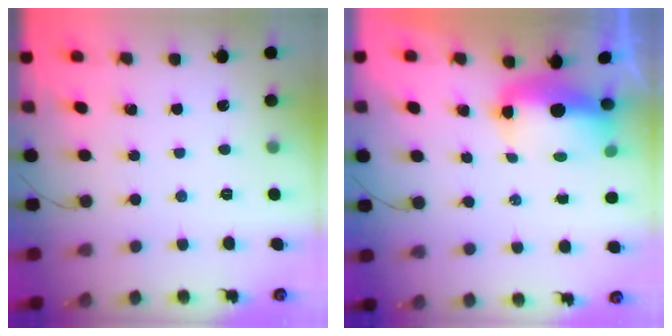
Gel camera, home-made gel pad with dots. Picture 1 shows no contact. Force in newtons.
{"total": 8.6, "press": 8.4, "slide": 1.6}